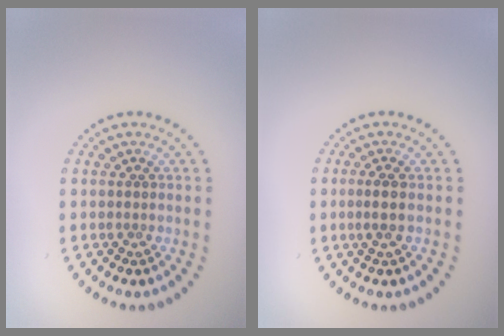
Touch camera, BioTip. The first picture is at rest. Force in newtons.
{"total": 1.7, "press": 1.3, "slide": 1.0}